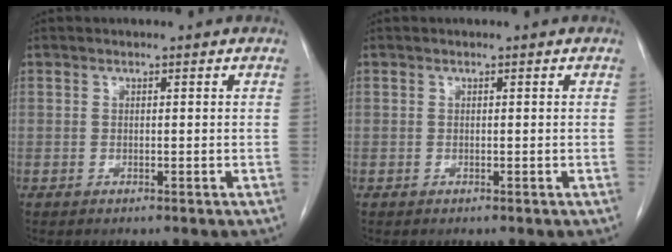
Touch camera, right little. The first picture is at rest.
{"total": 0.0}